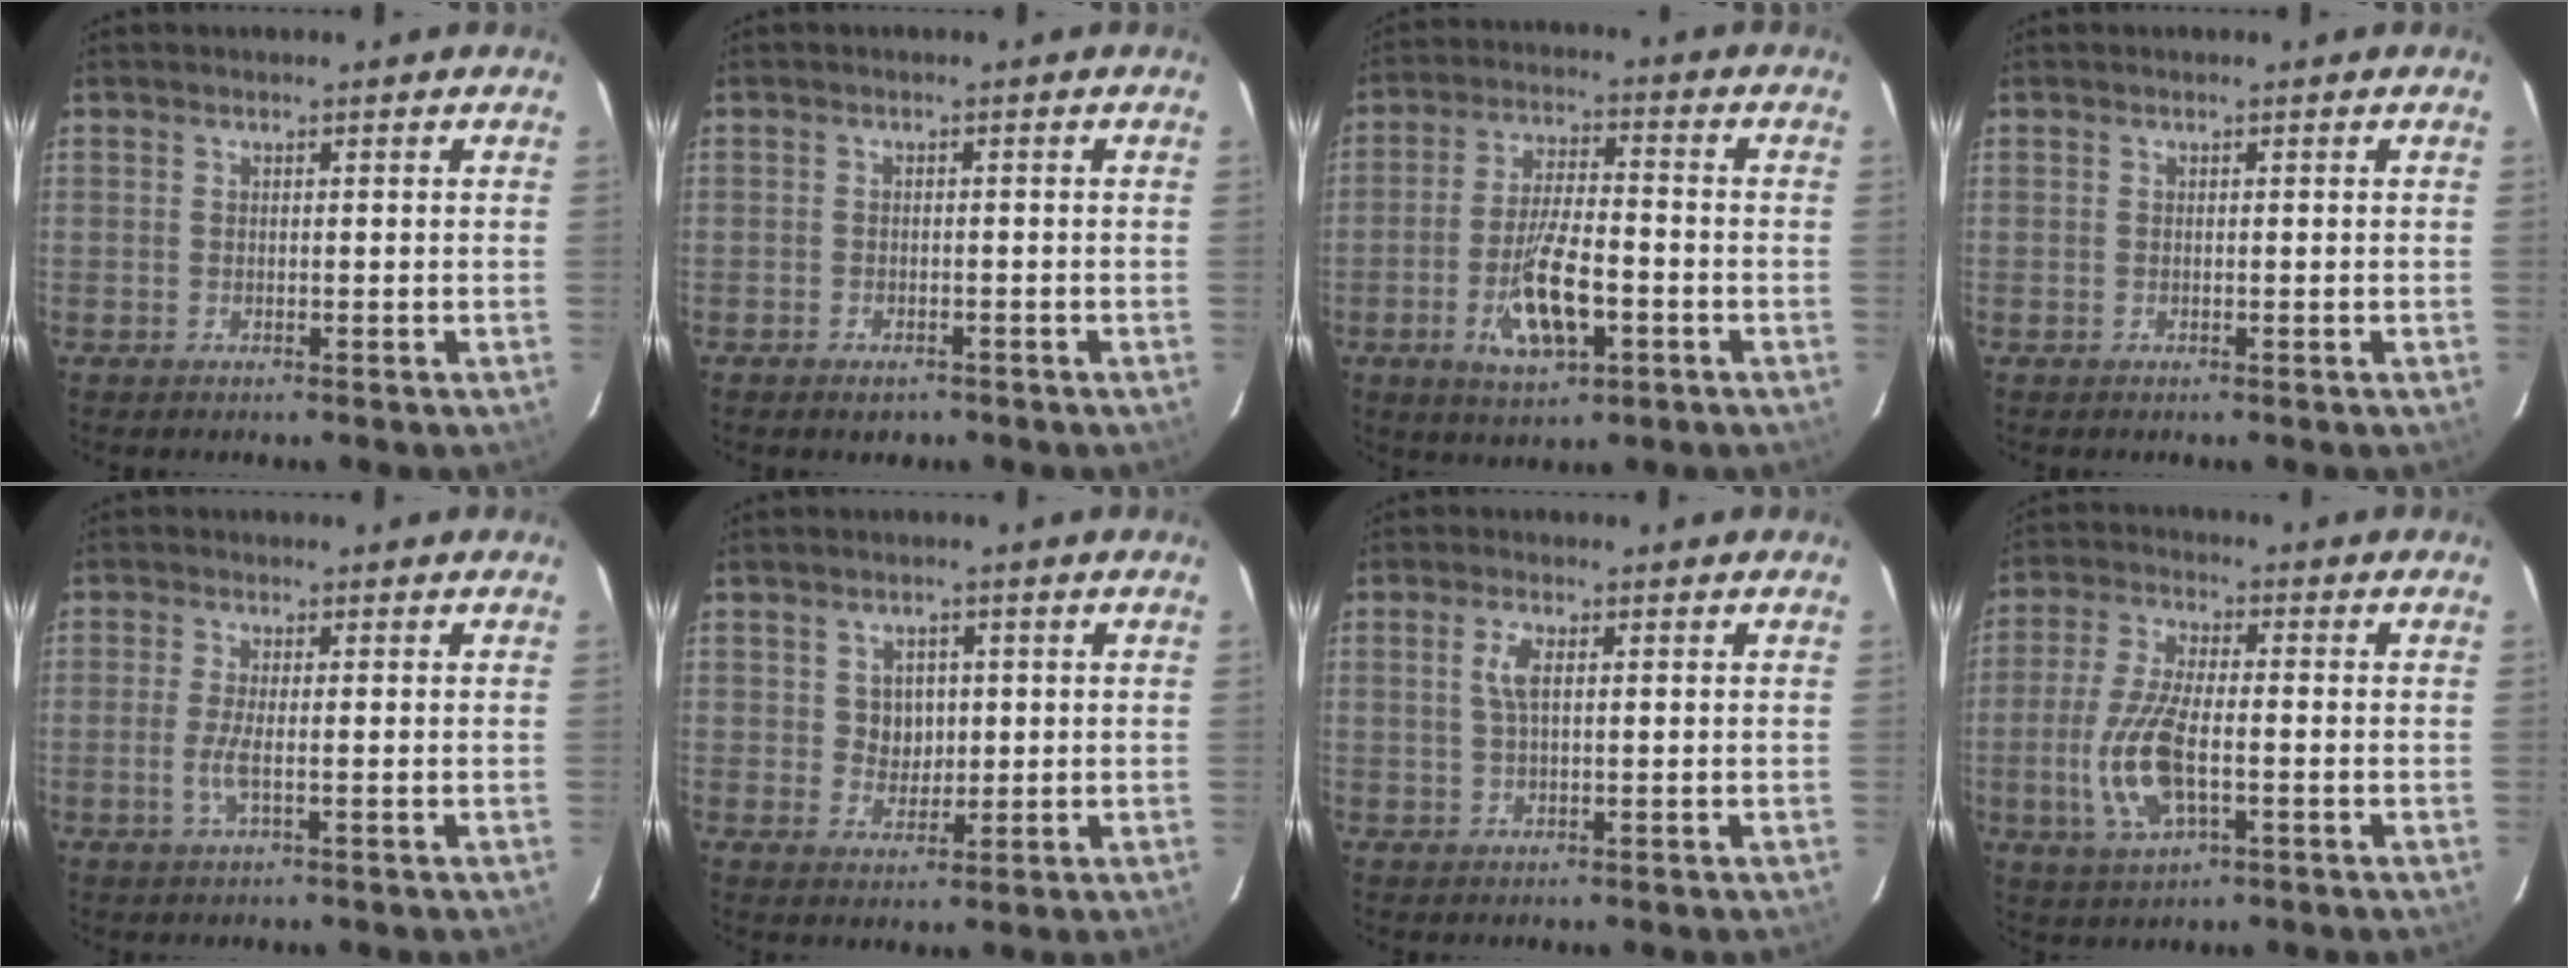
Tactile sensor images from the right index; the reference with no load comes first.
{"total": 2.6, "force": [-1.8, 1.6, 0.9], "torque": [-0.022, 0.000, -0.025]}
{"total": 11.4, "force": [-4.1, 4.2, 9.8], "torque": [-0.196, -0.007, -0.068]}
{"total": 0.0}
{"total": 3.2, "force": [-0.9, 0.2, 3.1], "torque": [-0.068, -0.004, -0.020]}
{"total": 4.2, "force": [0.6, 3.8, 1.7], "torque": [-0.027, 0.008, 0.015]}
{"total": 3.1, "force": [0.7, 1.1, 2.8], "torque": [-0.059, 0.004, 0.015]}
{"total": 11.6, "force": [-2.7, 4.5, 10.4], "torque": [-0.223, -0.004, -0.052]}